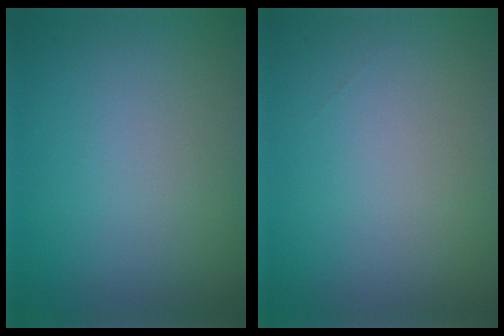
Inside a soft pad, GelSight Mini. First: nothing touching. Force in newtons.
{"total": 0.0}